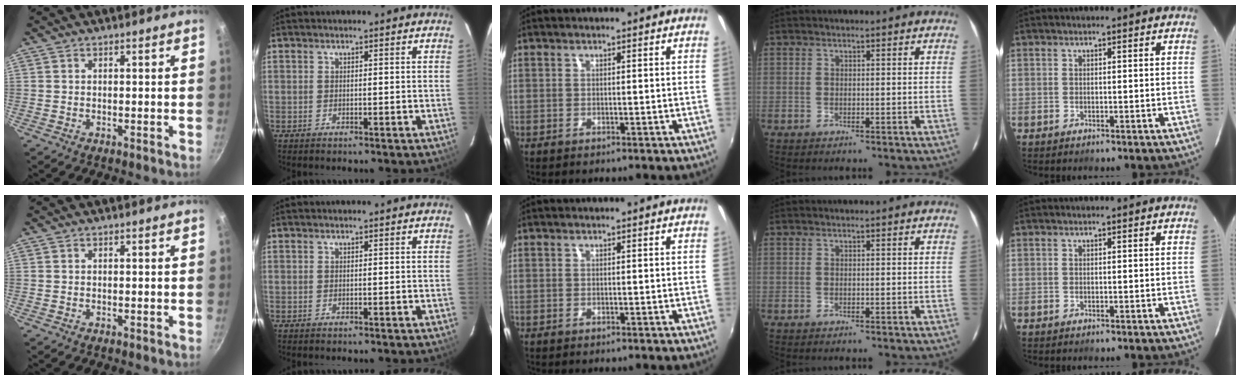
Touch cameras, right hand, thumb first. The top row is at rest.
{}